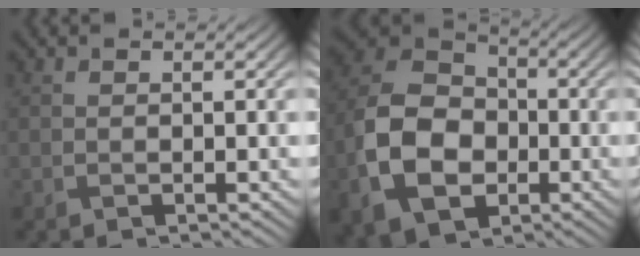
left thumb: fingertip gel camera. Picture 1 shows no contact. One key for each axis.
{"total": 13.2, "fx": -3.7, "fy": 9.4, "fz": 8.5, "tx": -0.204, "ty": -0.023, "tz": -0.077}